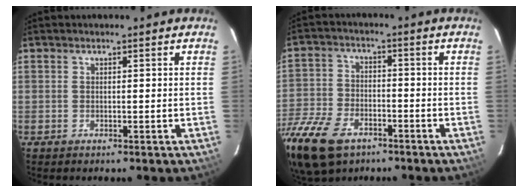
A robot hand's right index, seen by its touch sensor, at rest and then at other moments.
{"total": 19.1, "force": [-11.6, 11.0, 10.5], "torque": [-0.278, -0.025, -0.219]}